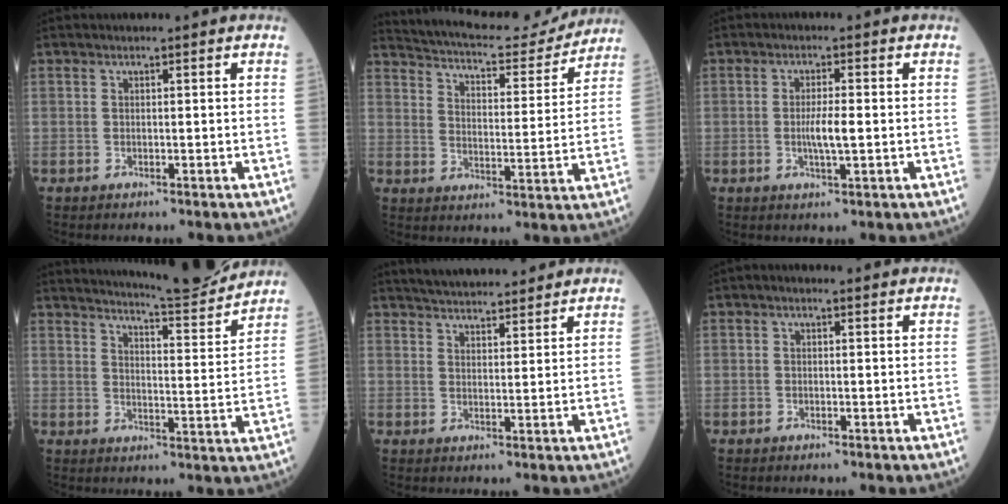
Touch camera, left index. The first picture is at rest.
{"total": 16.7, "force": [15.6, 3.5, 4.7], "torque": [-0.075, -0.001, 0.213]}
{"total": 3.6, "force": [-0.4, 0.3, 3.5], "torque": [-0.070, -0.004, -0.007]}
{"total": 13.6, "force": [13.1, -0.2, 3.9], "torque": [-0.060, -0.026, 0.175]}
{"total": 12.1, "force": [11.1, 2.3, 4.2], "torque": [-0.059, 0.023, 0.161]}
{"total": 1.0, "force": [0.5, 0.4, 0.7], "torque": [-0.015, 0.009, 0.004]}